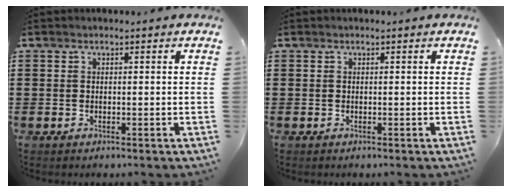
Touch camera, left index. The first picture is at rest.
{"total": 0.0}